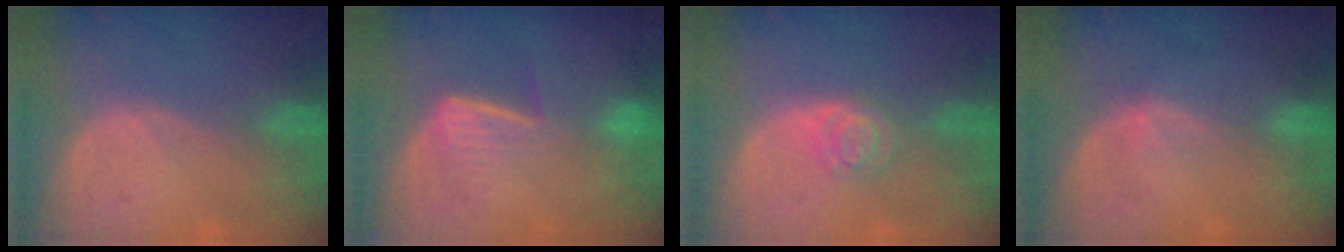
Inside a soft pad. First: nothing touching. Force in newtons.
{"total": 6.9, "press": 5.8, "slide": 3.7}
{"total": 4.3, "press": 3.9, "slide": 1.9}
{"total": 2.1, "press": 1.7, "slide": 1.2}